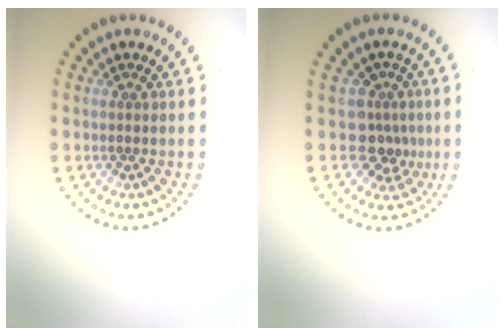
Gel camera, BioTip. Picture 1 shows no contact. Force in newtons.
{"total": 3.0, "press": 2.1, "slide": 2.1}